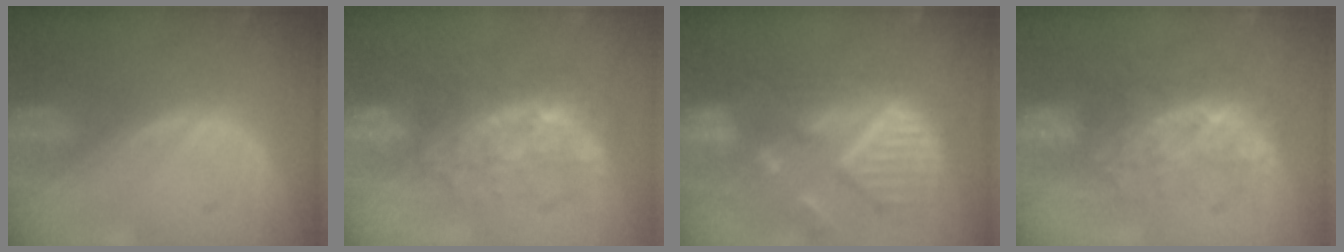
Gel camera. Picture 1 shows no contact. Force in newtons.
{"total": 9.0, "press": 7.6, "slide": 4.8}
{"total": 11.7, "press": 10.3, "slide": 5.6}
{"total": 8.0, "press": 7.6, "slide": 2.4}